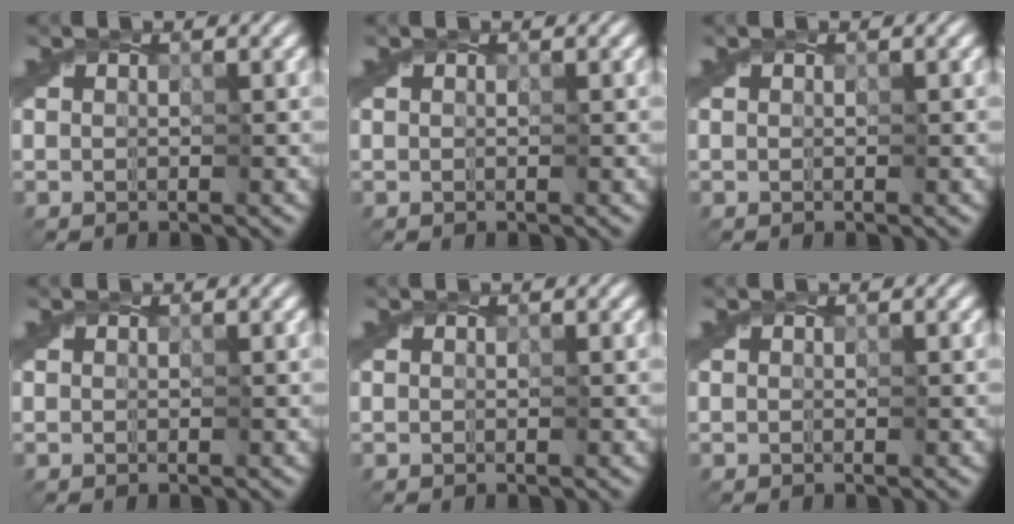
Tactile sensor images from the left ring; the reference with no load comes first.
{"total": 0.0}
{"total": 0.0}
{"total": 0.0}
{"total": 0.0}
{"total": 0.0}